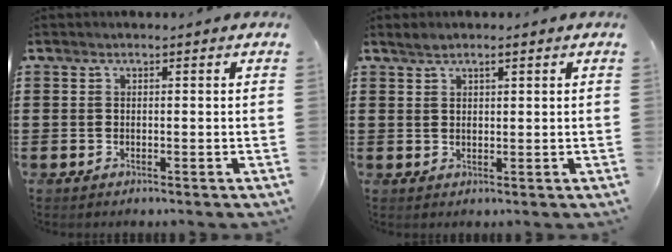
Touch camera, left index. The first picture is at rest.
{"total": 1.6, "force": [1.2, 0.7, 0.8], "torque": [-0.010, 0.001, 0.020]}